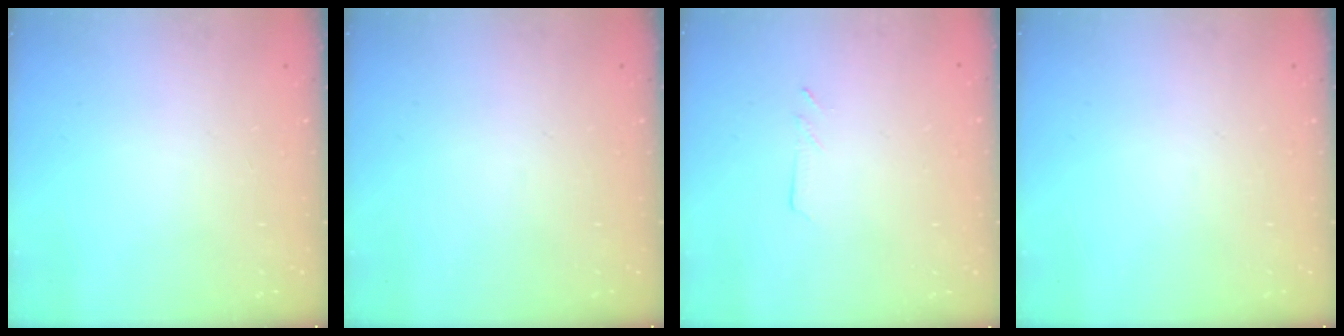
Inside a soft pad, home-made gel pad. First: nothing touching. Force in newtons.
{"total": 0.0}
{"total": 2.2, "press": 2.2, "slide": 0.2}
{"total": 0.0}